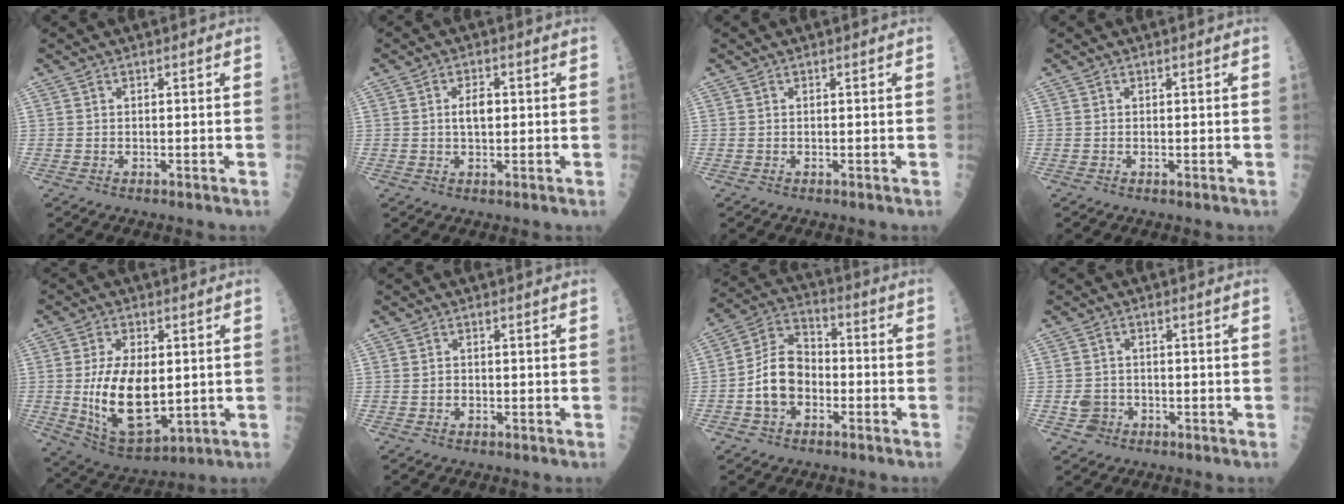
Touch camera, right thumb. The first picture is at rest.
{"total": 3.6, "force": [0.3, 1.9, 3.1], "torque": [-0.047, 0.000, 0.005]}
{"total": 0.0}
{"total": 0.0}
{"total": 15.9, "force": [-0.3, 8.4, 13.5], "torque": [-0.232, -0.015, 0.015]}
{"total": 1.3, "force": [-0.1, 1.1, 0.8], "torque": [-0.006, 0.004, -0.001]}
{"total": 11.0, "force": [-2.8, 7.6, 7.4], "torque": [-0.119, 0.040, -0.060]}
{"total": 3.4, "force": [-1.0, 3.1, 1.1], "torque": [-0.001, 0.007, -0.014]}